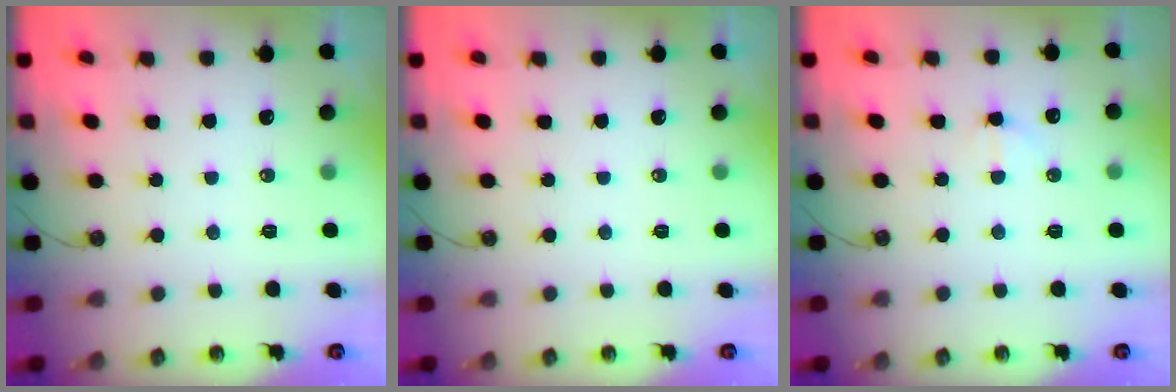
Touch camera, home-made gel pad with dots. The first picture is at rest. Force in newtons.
{"total": 0.0}
{"total": 3.8, "press": 3.7, "slide": 0.9}